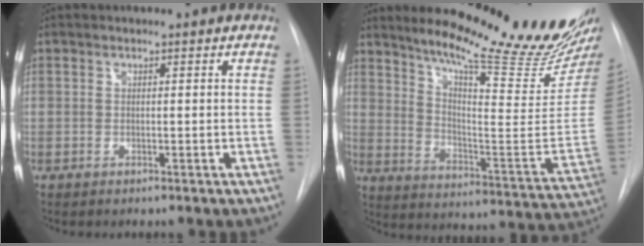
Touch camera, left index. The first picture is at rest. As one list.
[{"total": 22.4, "force": [19.5, -0.3, 11.2], "torque": [-0.170, -0.106, 0.270]}]